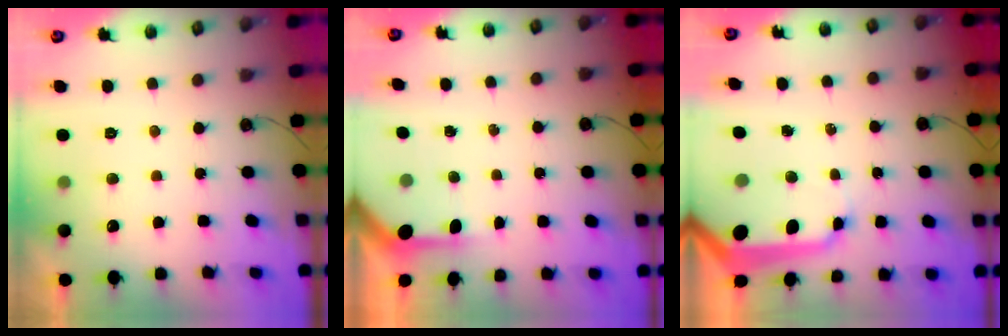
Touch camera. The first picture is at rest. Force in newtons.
{"total": 4.0, "press": 4.0, "slide": 0.3}
{"total": 17.1, "press": 17.0, "slide": 1.7}